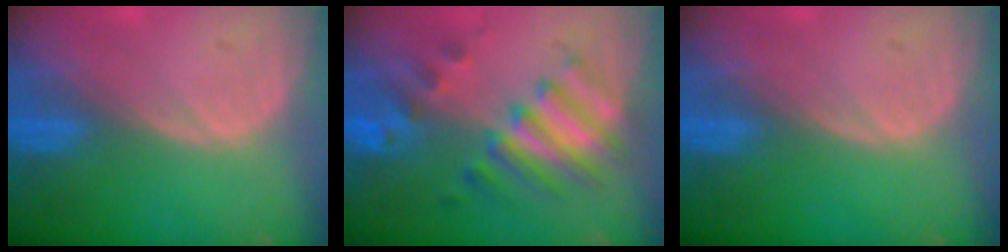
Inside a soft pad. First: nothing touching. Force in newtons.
{"total": 7.8, "press": 7.7, "slide": 1.7}
{"total": 0.0}